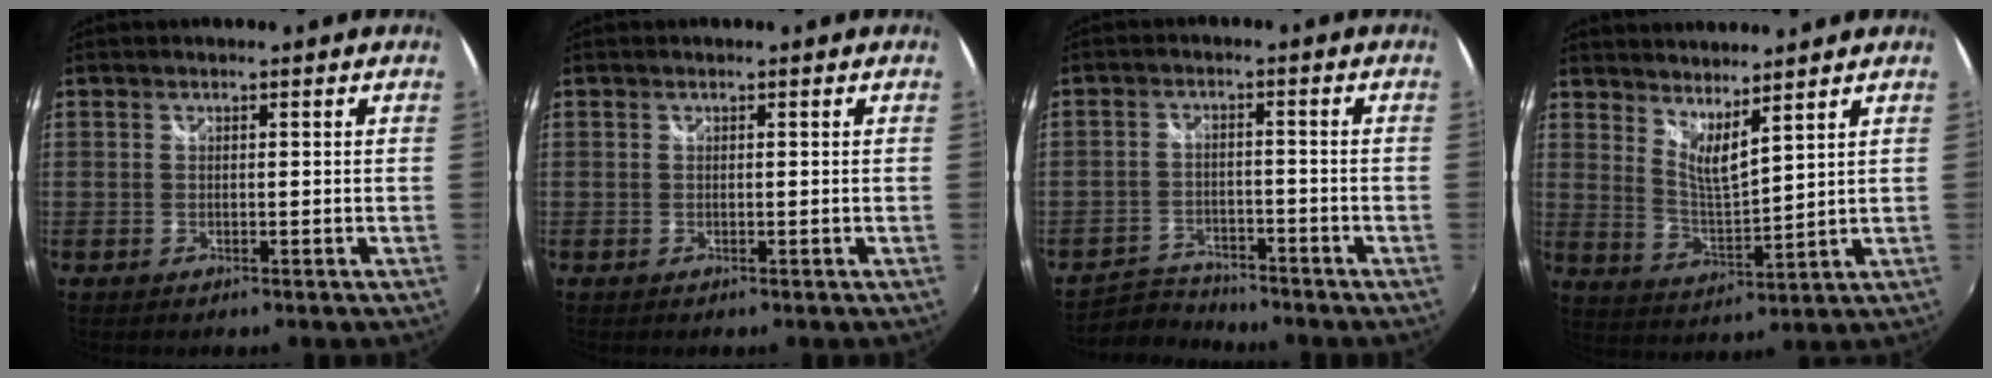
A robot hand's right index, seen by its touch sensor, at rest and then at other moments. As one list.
[{"total": 0.0}, {"total": 5.4, "force": [-5.0, 1.9, -0.3], "torque": [-0.015, 0.008, -0.090]}, {"total": 7.2, "force": [6.0, 0.6, 3.9], "torque": [-0.062, -0.012, 0.104]}]